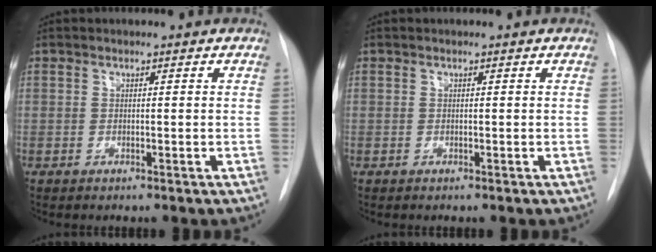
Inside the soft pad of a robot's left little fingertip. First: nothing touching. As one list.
[{"total": 0.0}]